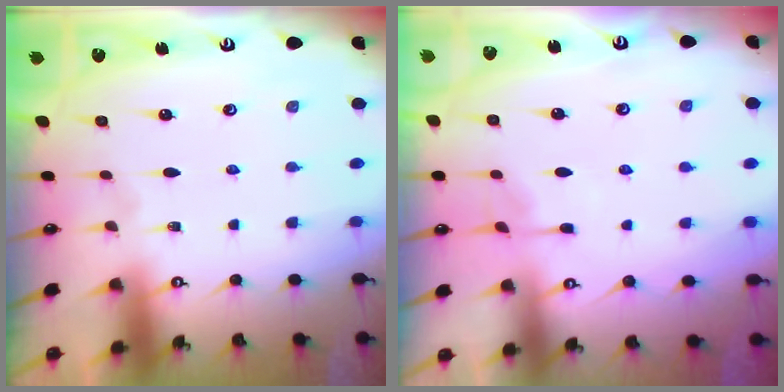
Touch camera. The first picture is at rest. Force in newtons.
{"total": 4.1, "press": 4.0, "slide": 0.5}